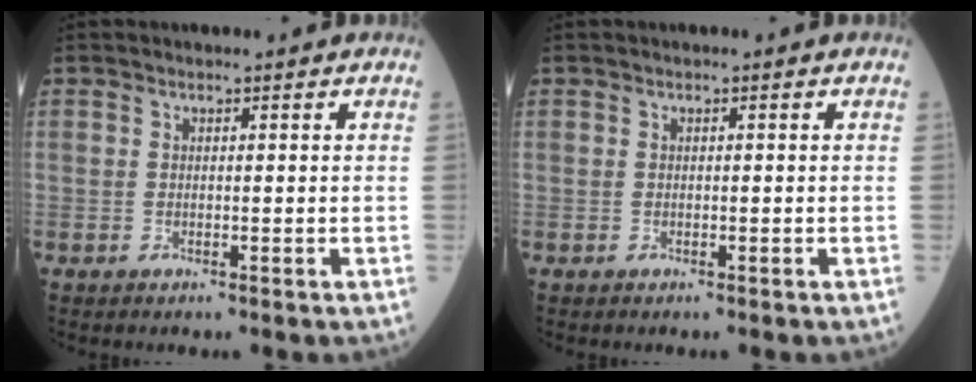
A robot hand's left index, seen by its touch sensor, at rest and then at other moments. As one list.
[{"total": 0.0}]